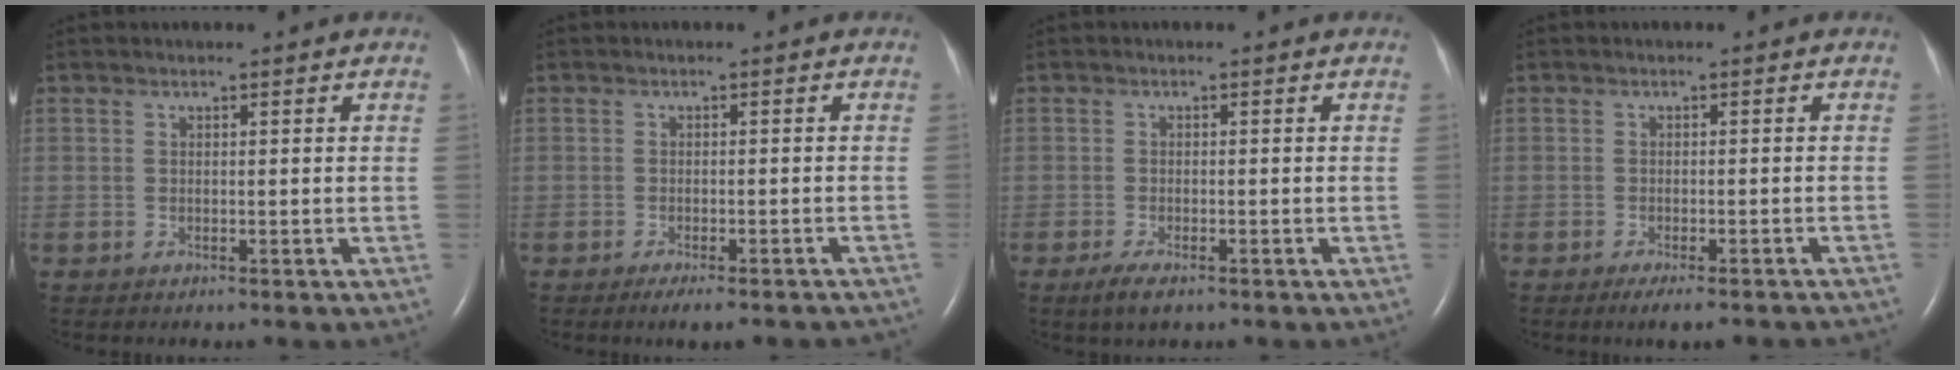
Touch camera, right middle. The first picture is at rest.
{"total": 8.4, "force": [-7.3, 1.4, 4.0], "torque": [-0.038, -0.004, -0.089]}
{"total": 3.0, "force": [-1.9, 0.9, 2.2], "torque": [-0.047, -0.006, -0.035]}
{"total": 8.4, "force": [-7.2, 1.2, 4.0], "torque": [-0.040, -0.007, -0.092]}